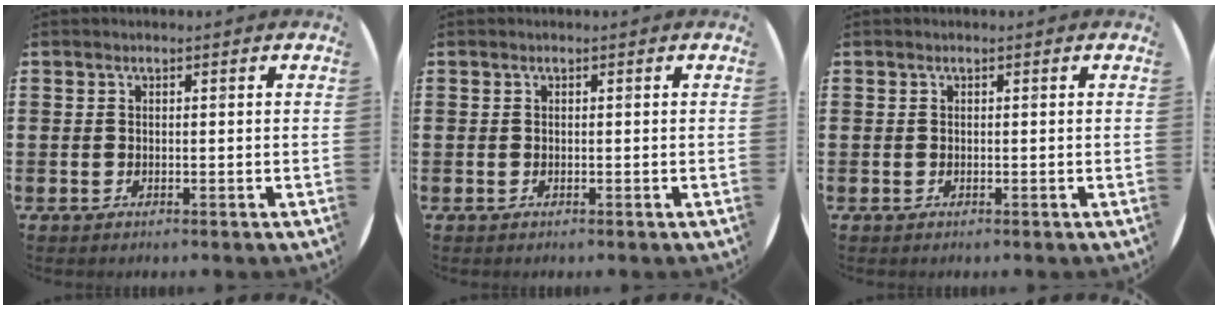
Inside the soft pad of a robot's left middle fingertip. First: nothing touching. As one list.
[{"total": 0.0}, {"total": 0.0}]